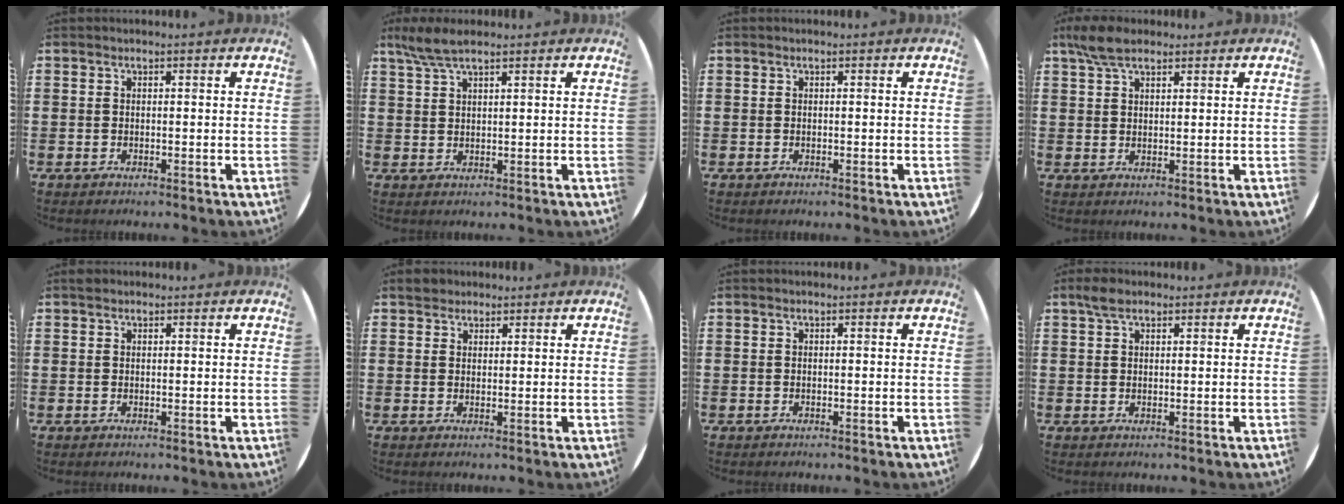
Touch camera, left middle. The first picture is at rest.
{"total": 4.2, "force": [3.2, 0.9, 2.6], "torque": [-0.058, 0.003, 0.058]}
{"total": 0.0}
{"total": 4.7, "force": [3.5, 1.8, 2.6], "torque": [-0.050, 0.003, 0.063]}
{"total": 0.5, "force": [0.4, 0.2, 0.0], "torque": [0.006, -0.001, 0.007]}
{"total": 2.1, "force": [1.9, 0.9, 0.1], "torque": [0.002, 0.002, 0.037]}
{"total": 0.0}
{"total": 2.2, "force": [1.7, 1.0, 1.1], "torque": [-0.016, 0.003, 0.029]}